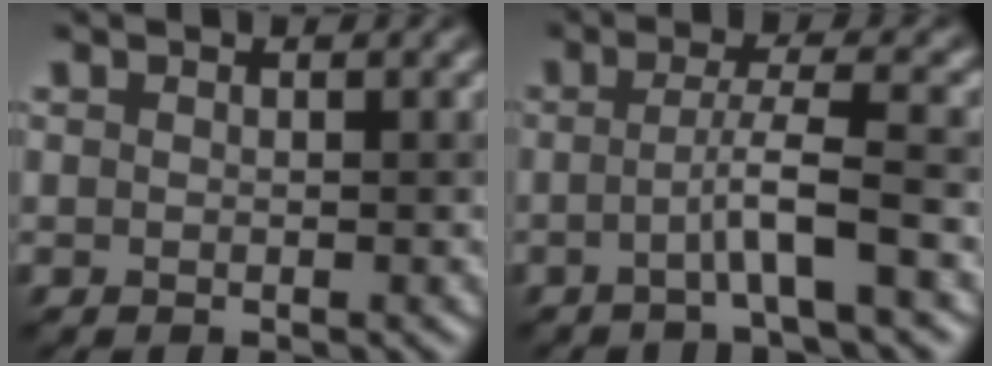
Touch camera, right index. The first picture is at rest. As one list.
[{"total": 4.0, "force": [-1.2, 0.2, 3.8], "torque": [-0.063, 0.007, -0.028]}]